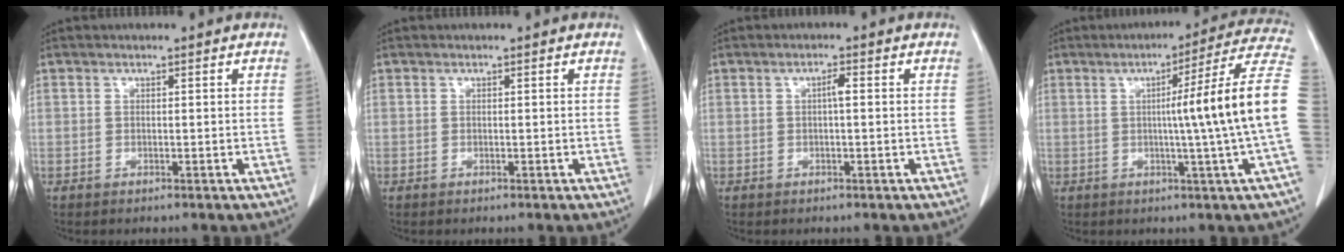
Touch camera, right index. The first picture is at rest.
{"total": 0.0}
{"total": 1.5, "force": [0.1, 0.2, 1.5], "torque": [-0.025, 0.004, 0.002]}
{"total": 15.1, "force": [-0.4, -3.1, 14.8], "torque": [-0.183, 0.004, -0.012]}